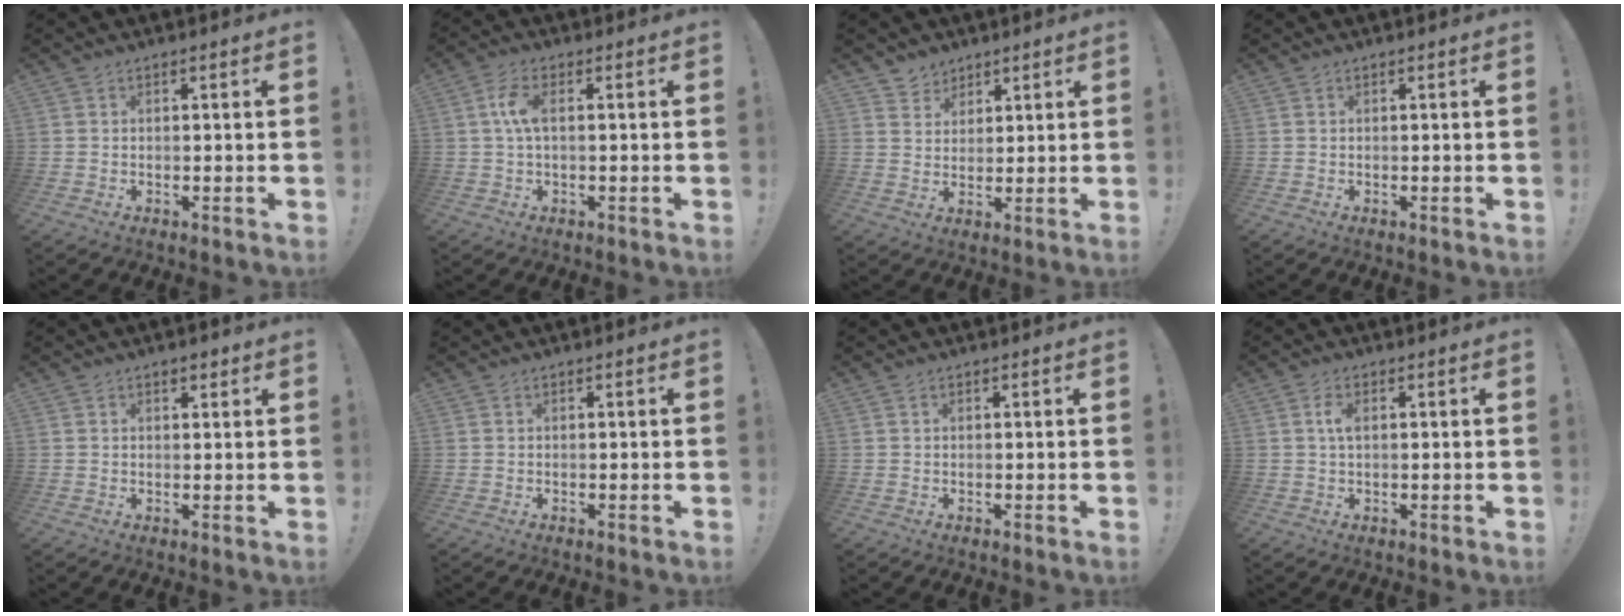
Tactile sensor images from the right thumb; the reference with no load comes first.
{"total": 6.0, "force": [0.4, 2.4, 5.5], "torque": [-0.108, 0.000, 0.006]}
{"total": 4.7, "force": [3.4, 3.2, -0.1], "torque": [0.005, -0.028, 0.065]}
{"total": 0.0}
{"total": 1.9, "force": [1.3, 1.0, 0.8], "torque": [0.006, -0.007, 0.020]}
{"total": 0.0}
{"total": 0.0}
{"total": 3.3, "force": [0.5, 1.6, 2.9], "torque": [-0.053, 0.005, 0.007]}